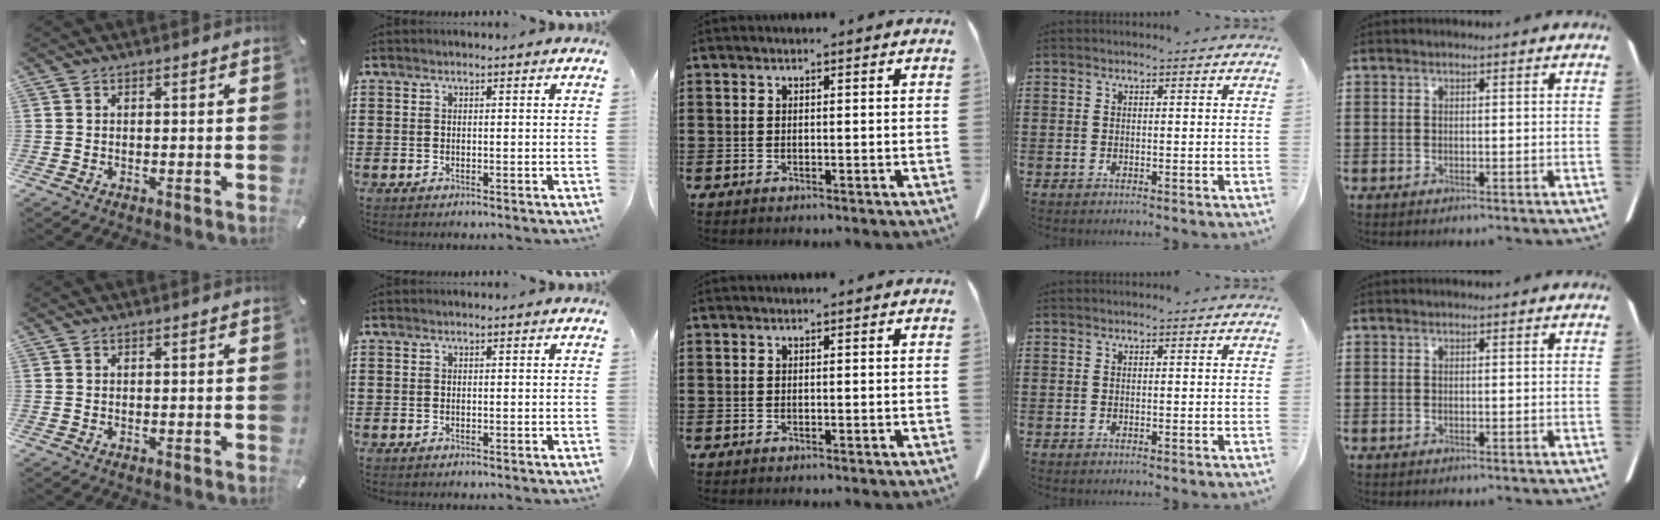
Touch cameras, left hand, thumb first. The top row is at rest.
{}